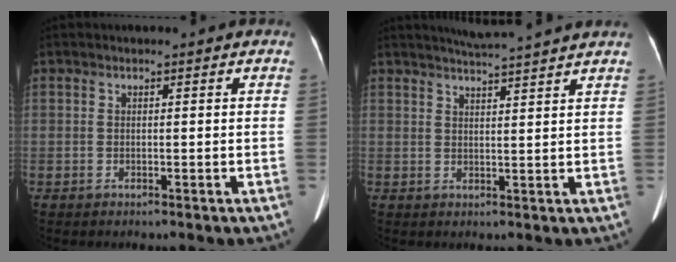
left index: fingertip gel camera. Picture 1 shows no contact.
{"total": 8.5, "force": [7.8, -1.0, 3.2], "torque": [-0.053, 0.016, 0.099]}